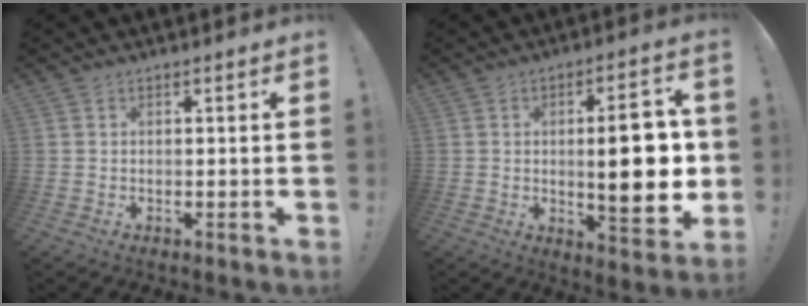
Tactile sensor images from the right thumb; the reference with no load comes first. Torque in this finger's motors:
{"motor_torque": [0.25, 0.38, 1.14, 0.18, 0.07]}